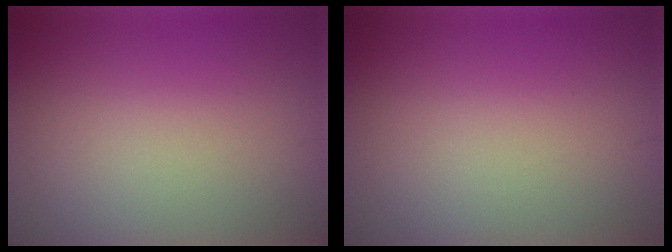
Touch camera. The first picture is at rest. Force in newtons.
{"total": 0.0}